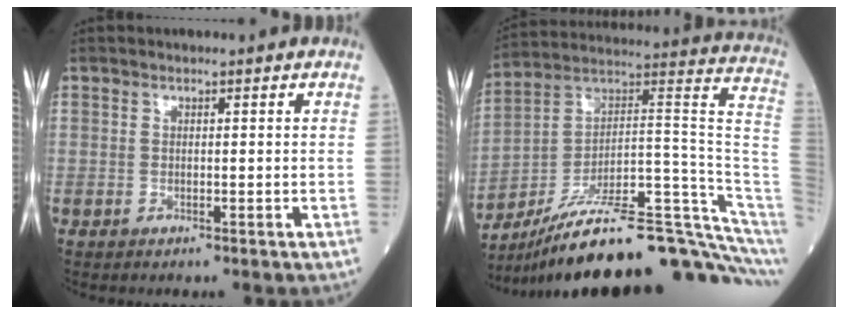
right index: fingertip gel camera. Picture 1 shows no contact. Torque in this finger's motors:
{"motor_torque": [0.33, -1.81, 1.05, 0.21]}